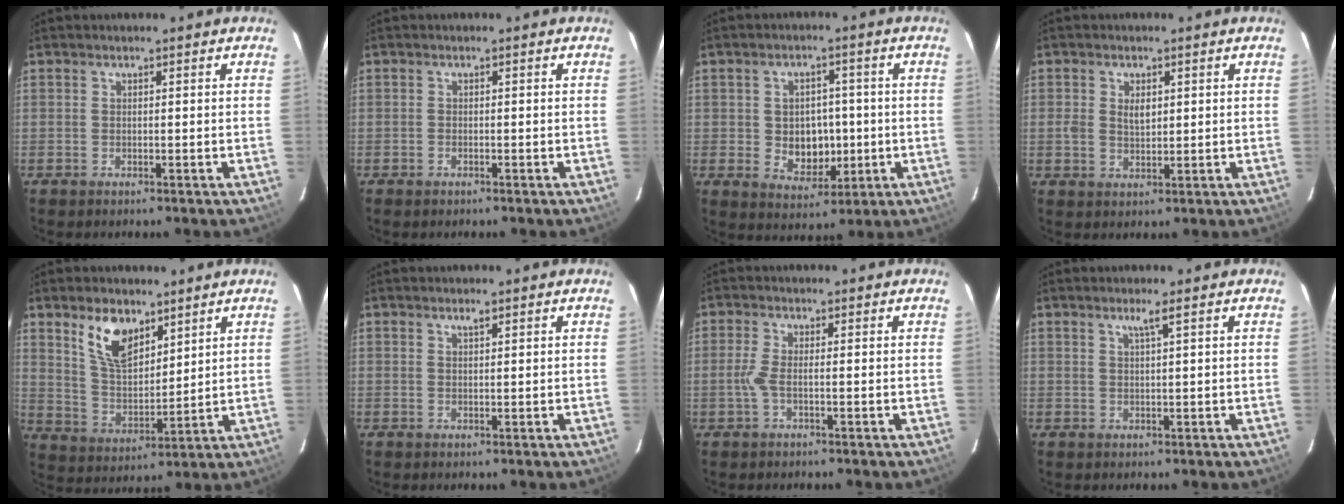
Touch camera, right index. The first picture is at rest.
{"total": 0.6, "force": [-0.5, 0.3, 0.1], "torque": [-0.003, 0.000, -0.010]}
{"total": 7.4, "force": [-0.7, 6.0, 4.3], "torque": [-0.081, 0.003, 0.006]}
{"total": 3.2, "force": [0.7, 2.0, 2.3], "torque": [-0.039, 0.002, 0.015]}
{"total": 10.0, "force": [6.2, 5.0, 6.1], "torque": [-0.111, 0.009, 0.127]}
{"total": 0.8, "force": [0.6, 0.2, 0.5], "torque": [-0.008, 0.002, 0.012]}
{"total": 2.5, "force": [-0.8, 0.2, 2.4], "torque": [-0.058, 0.000, -0.017]}
{"total": 1.7, "force": [0.9, -0.5, 1.3], "torque": [-0.023, -0.003, 0.017]}